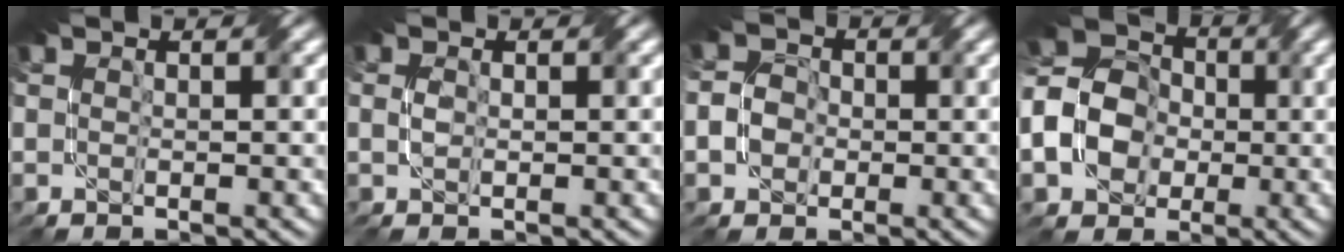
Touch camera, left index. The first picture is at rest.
{"total": 0.8, "force": [-0.3, 0.4, 0.6], "torque": [-0.015, 0.000, -0.006]}
{"total": 2.7, "force": [-1.0, 2.2, 1.1], "torque": [-0.017, 0.001, -0.027]}
{"total": 7.5, "force": [-1.9, 6.1, 4.0], "torque": [-0.093, 0.004, -0.050]}